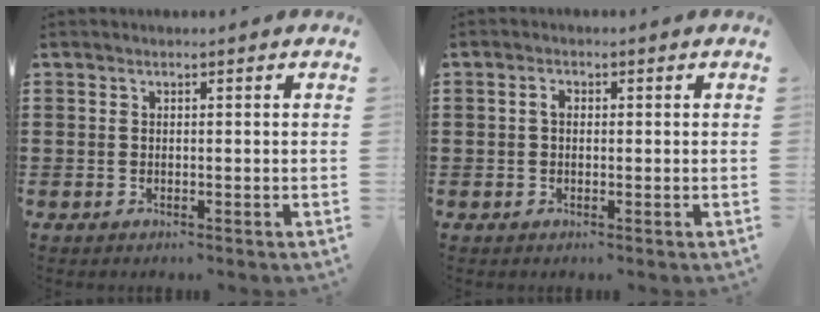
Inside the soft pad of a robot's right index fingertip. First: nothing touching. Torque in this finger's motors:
{"motor_torque": [0.35, -0.28, 0.13, 0.05]}